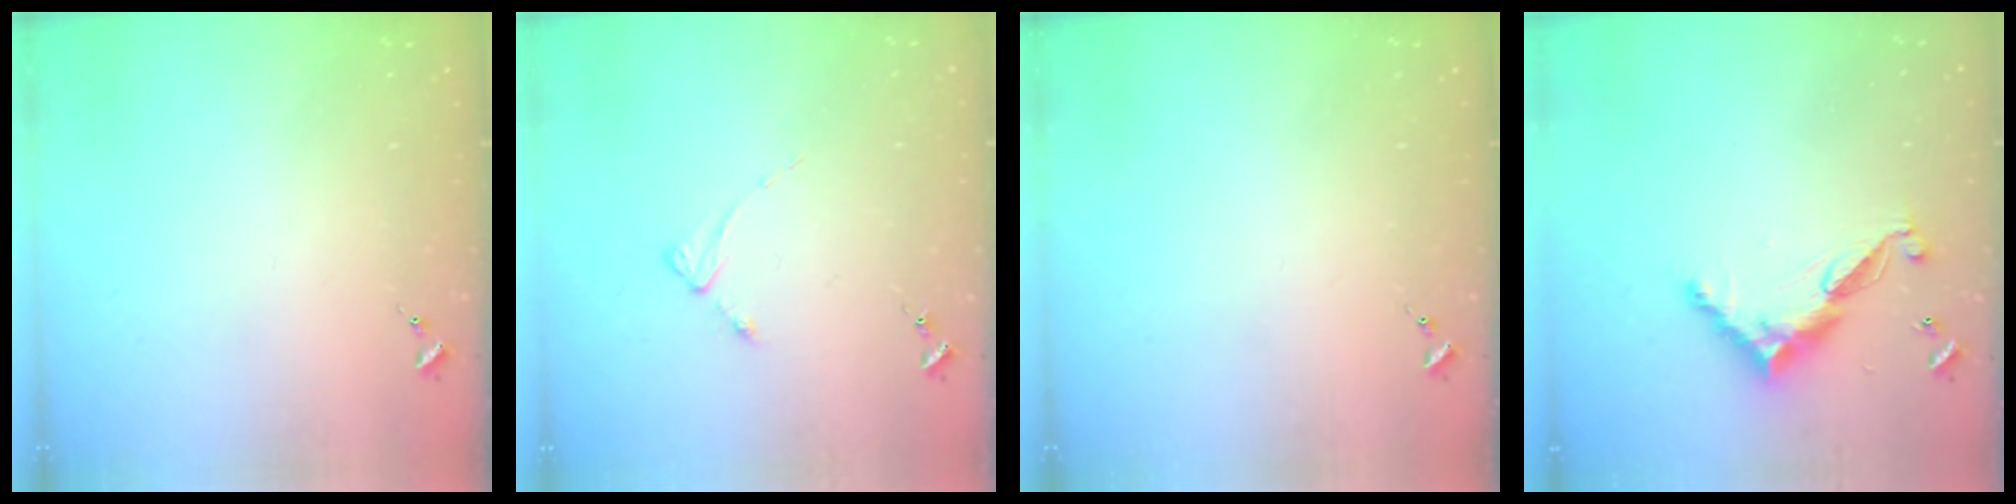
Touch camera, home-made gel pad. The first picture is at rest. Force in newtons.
{"total": 2.5, "press": 2.5, "slide": 0.3}
{"total": 0.0}
{"total": 11.6, "press": 11.6, "slide": 0.3}